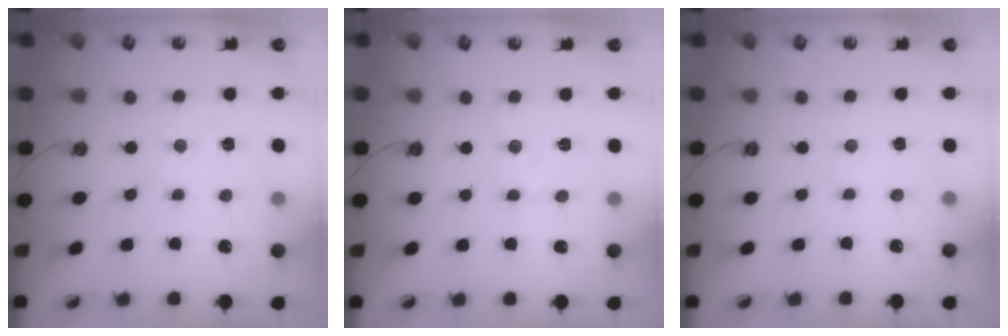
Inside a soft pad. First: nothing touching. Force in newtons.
{"total": 3.2, "press": 3.2, "slide": 0.2}
{"total": 1.8, "press": 1.7, "slide": 0.3}